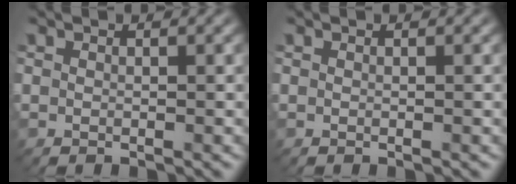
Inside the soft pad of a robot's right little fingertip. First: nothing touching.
{"total": 0.0}